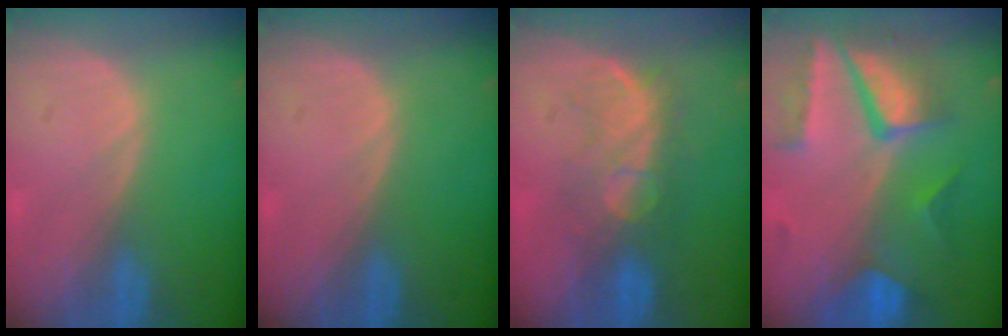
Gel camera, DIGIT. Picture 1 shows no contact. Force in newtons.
{"total": 0.0}
{"total": 7.6, "press": 7.3, "slide": 2.1}
{"total": 10.1, "press": 8.5, "slide": 5.5}